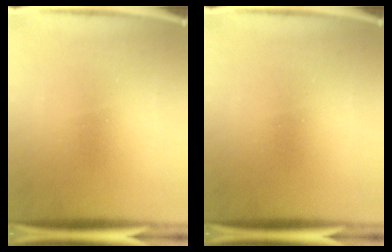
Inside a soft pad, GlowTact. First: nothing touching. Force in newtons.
{"total": 0.0}